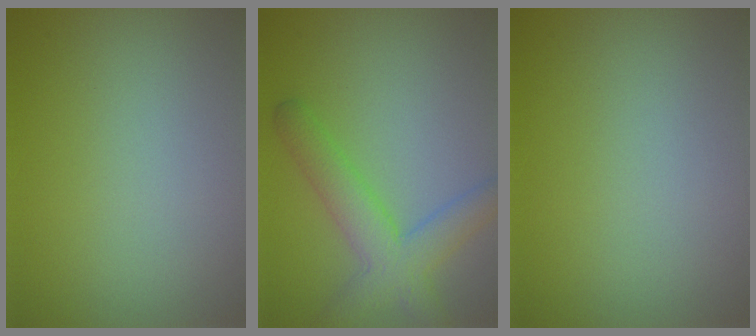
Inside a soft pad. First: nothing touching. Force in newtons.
{"total": 4.8, "press": 4.8, "slide": 0.2}
{"total": 0.0}